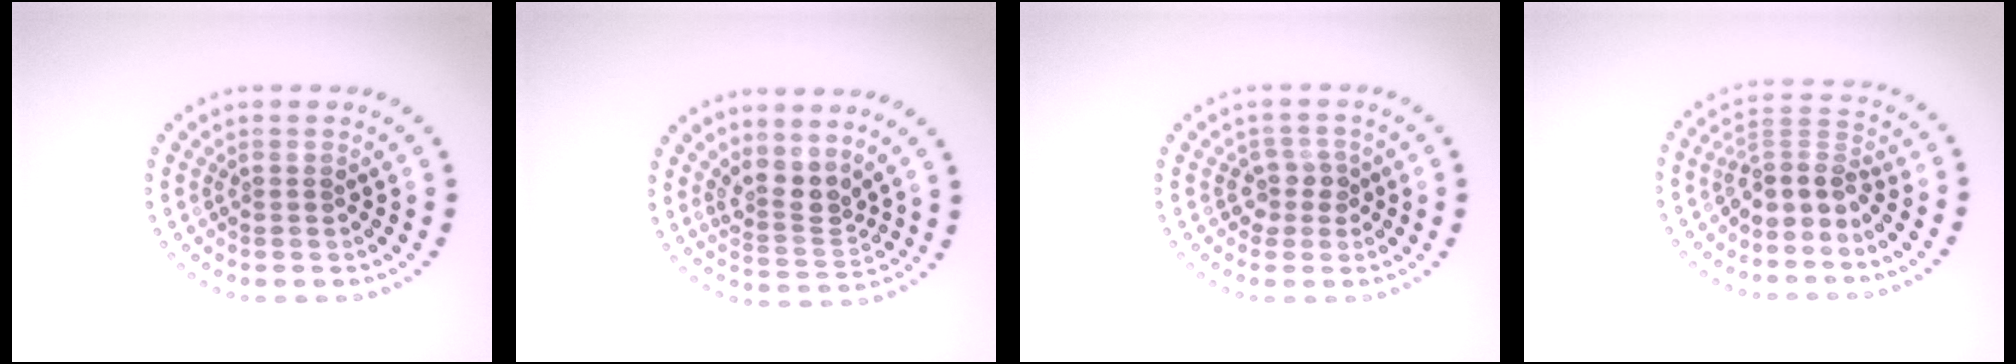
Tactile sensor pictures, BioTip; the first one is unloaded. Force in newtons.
{"total": 2.9, "press": 2.3, "slide": 1.7}
{"total": 1.7, "press": 1.4, "slide": 1.0}
{"total": 3.6, "press": 2.7, "slide": 2.4}